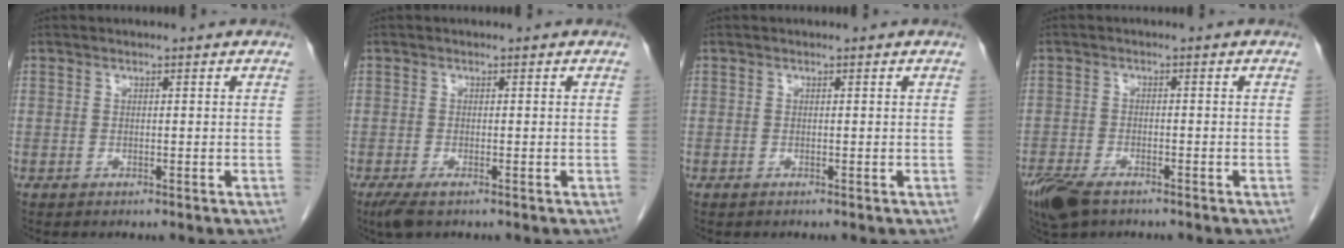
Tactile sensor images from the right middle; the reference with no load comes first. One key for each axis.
{"total": 2.5, "fx": -1.6, "fy": 0.6, "fz": 1.9, "tx": -0.041, "ty": -0.007, "tz": -0.028}
{"total": 0.0}
{"total": 6.8, "fx": -4.8, "fy": 2.9, "fz": 3.8, "tx": -0.074, "ty": -0.010, "tz": -0.085}